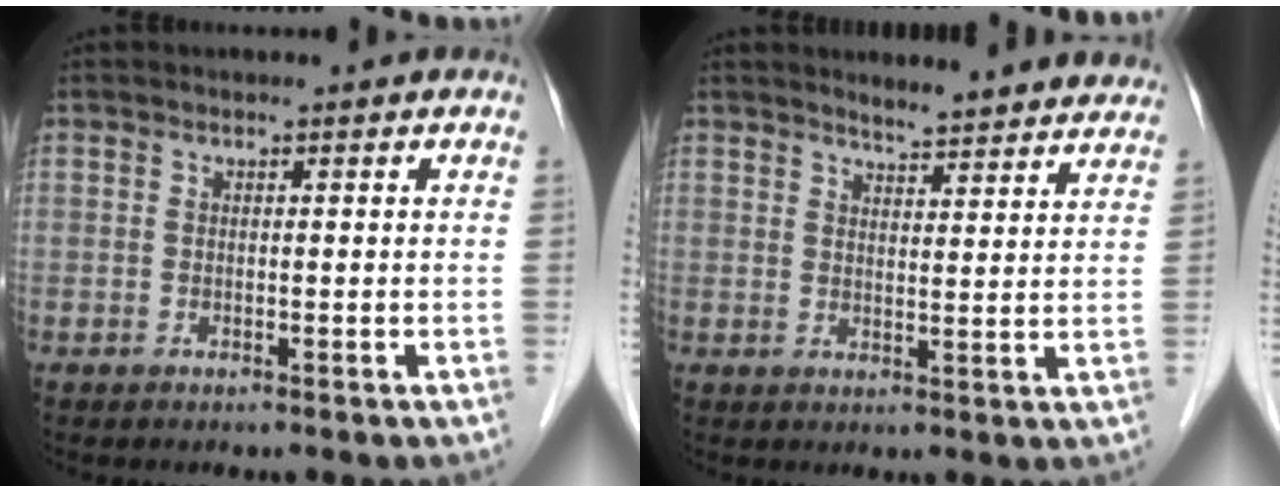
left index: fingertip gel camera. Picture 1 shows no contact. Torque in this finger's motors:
{"motor_torque": [-0.46, -0.33, -0.16, 0.01]}